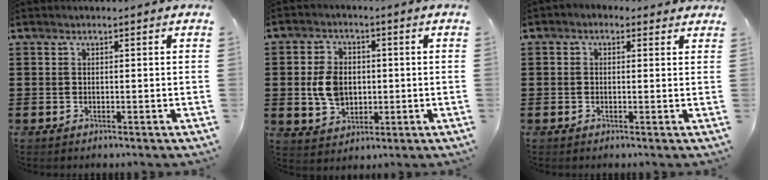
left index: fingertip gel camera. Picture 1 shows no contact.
{"total": 6.6, "force": [-0.1, 4.8, 4.6], "torque": [-0.107, 0.004, -0.008]}
{"total": 1.2, "force": [0.2, 1.0, 0.7], "torque": [-0.016, 0.006, 0.001]}